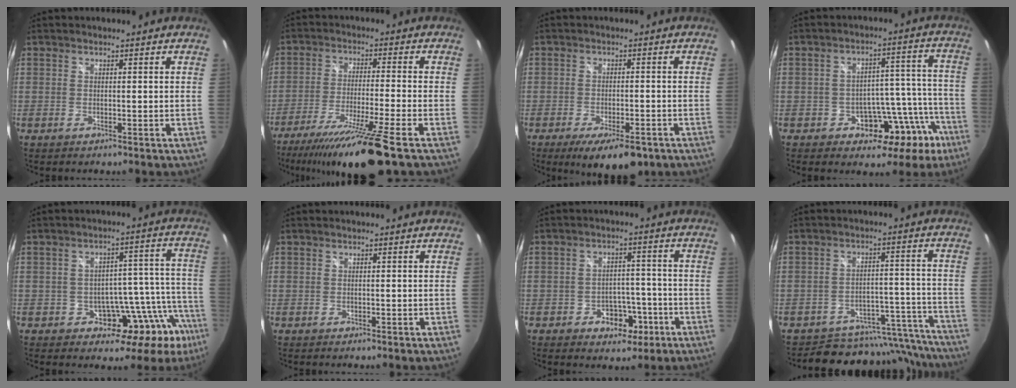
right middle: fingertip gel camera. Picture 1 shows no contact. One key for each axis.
{"total": 15.9, "fx": -12.0, "fy": -1.1, "fz": 10.3, "tx": -0.205, "ty": -0.044, "tz": -0.201}
{"total": 10.0, "fx": -6.7, "fy": 3.4, "fz": 6.6, "tx": -0.121, "ty": -0.024, "tz": -0.097}
{"total": 13.0, "fx": -7.9, "fy": 8.3, "fz": 6.1, "tx": -0.067, "ty": 0.037, "tz": -0.083}
{"total": 15.2, "fx": -9.7, "fy": 8.3, "fz": 8.2, "tx": -0.090, "ty": 0.022, "tz": -0.121}
{"total": 0.0}
{"total": 6.9, "fx": -3.8, "fy": 4.9, "fz": 3.1, "tx": -0.059, "ty": 0.015, "tz": -0.040}
{"total": 17.4, "fx": -15.8, "fy": 6.8, "fz": 2.9, "tx": -0.038, "ty": 0.052, "tz": -0.193}